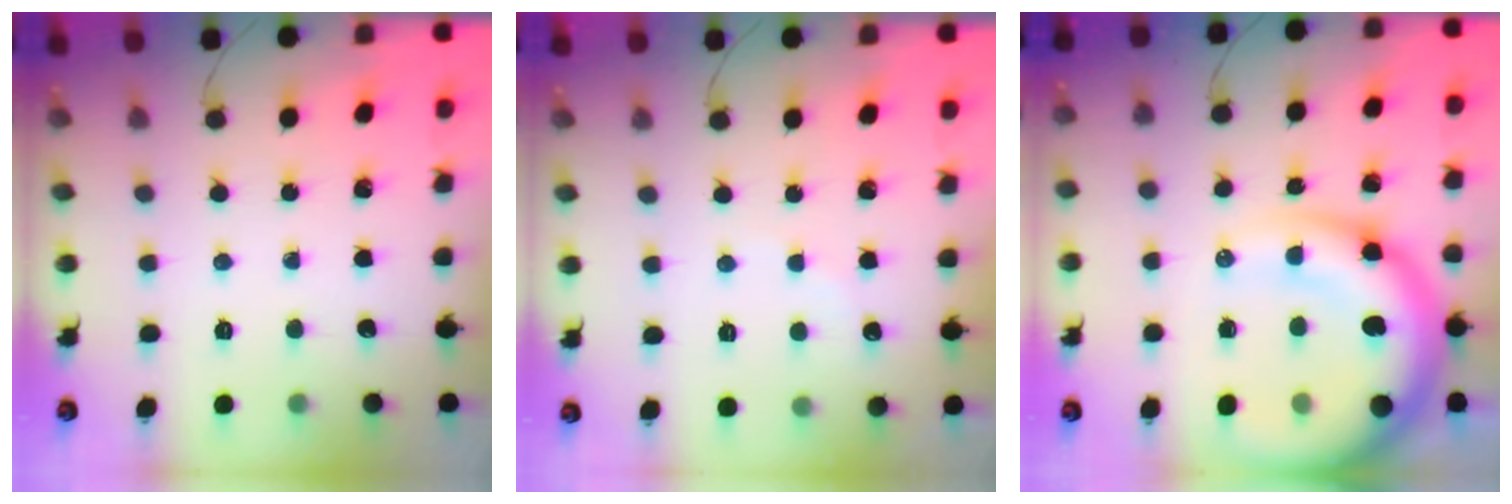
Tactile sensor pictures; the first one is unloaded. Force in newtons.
{"total": 4.7, "press": 4.6, "slide": 0.9}
{"total": 20.5, "press": 20.0, "slide": 4.7}